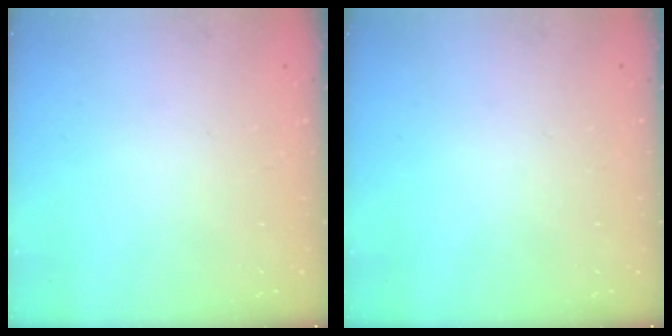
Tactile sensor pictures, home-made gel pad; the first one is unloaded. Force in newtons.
{"total": 0.0}